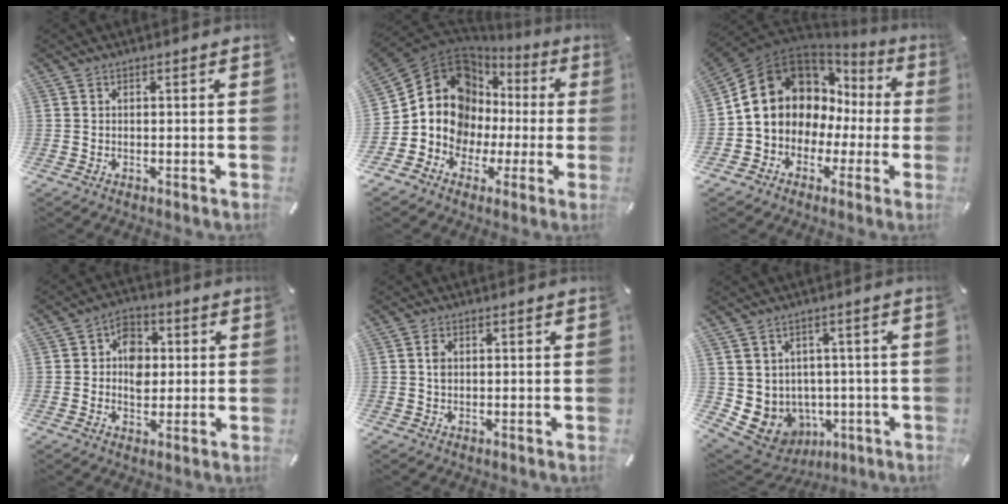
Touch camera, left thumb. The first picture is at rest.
{"total": 13.3, "force": [2.0, 12.2, 4.9], "torque": [-0.123, -0.041, 0.042]}
{"total": 14.2, "force": [3.0, 12.2, 6.6], "torque": [-0.125, -0.025, 0.060]}
{"total": 7.6, "force": [0.4, 6.2, 4.4], "torque": [-0.049, 0.002, 0.003]}
{"total": 2.0, "force": [0.3, 1.4, 1.4], "torque": [-0.023, 0.002, 0.002]}
{"total": 7.8, "force": [-1.1, 7.6, 1.9], "torque": [-0.069, -0.014, -0.011]}